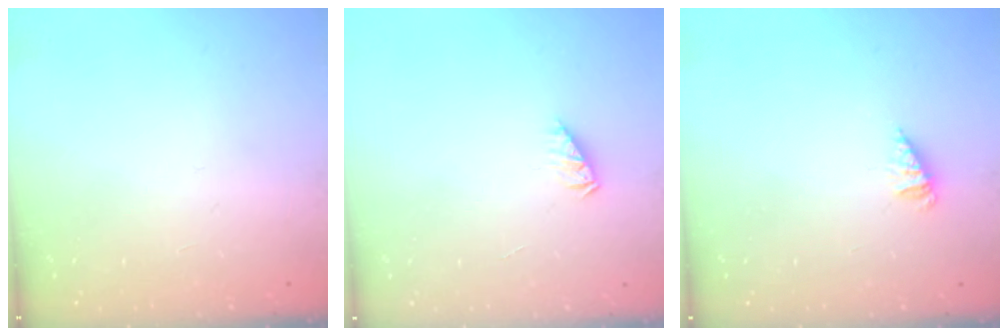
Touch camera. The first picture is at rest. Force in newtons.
{"total": 2.1, "press": 2.1, "slide": 0.3}
{"total": 1.5, "press": 1.5, "slide": 0.2}